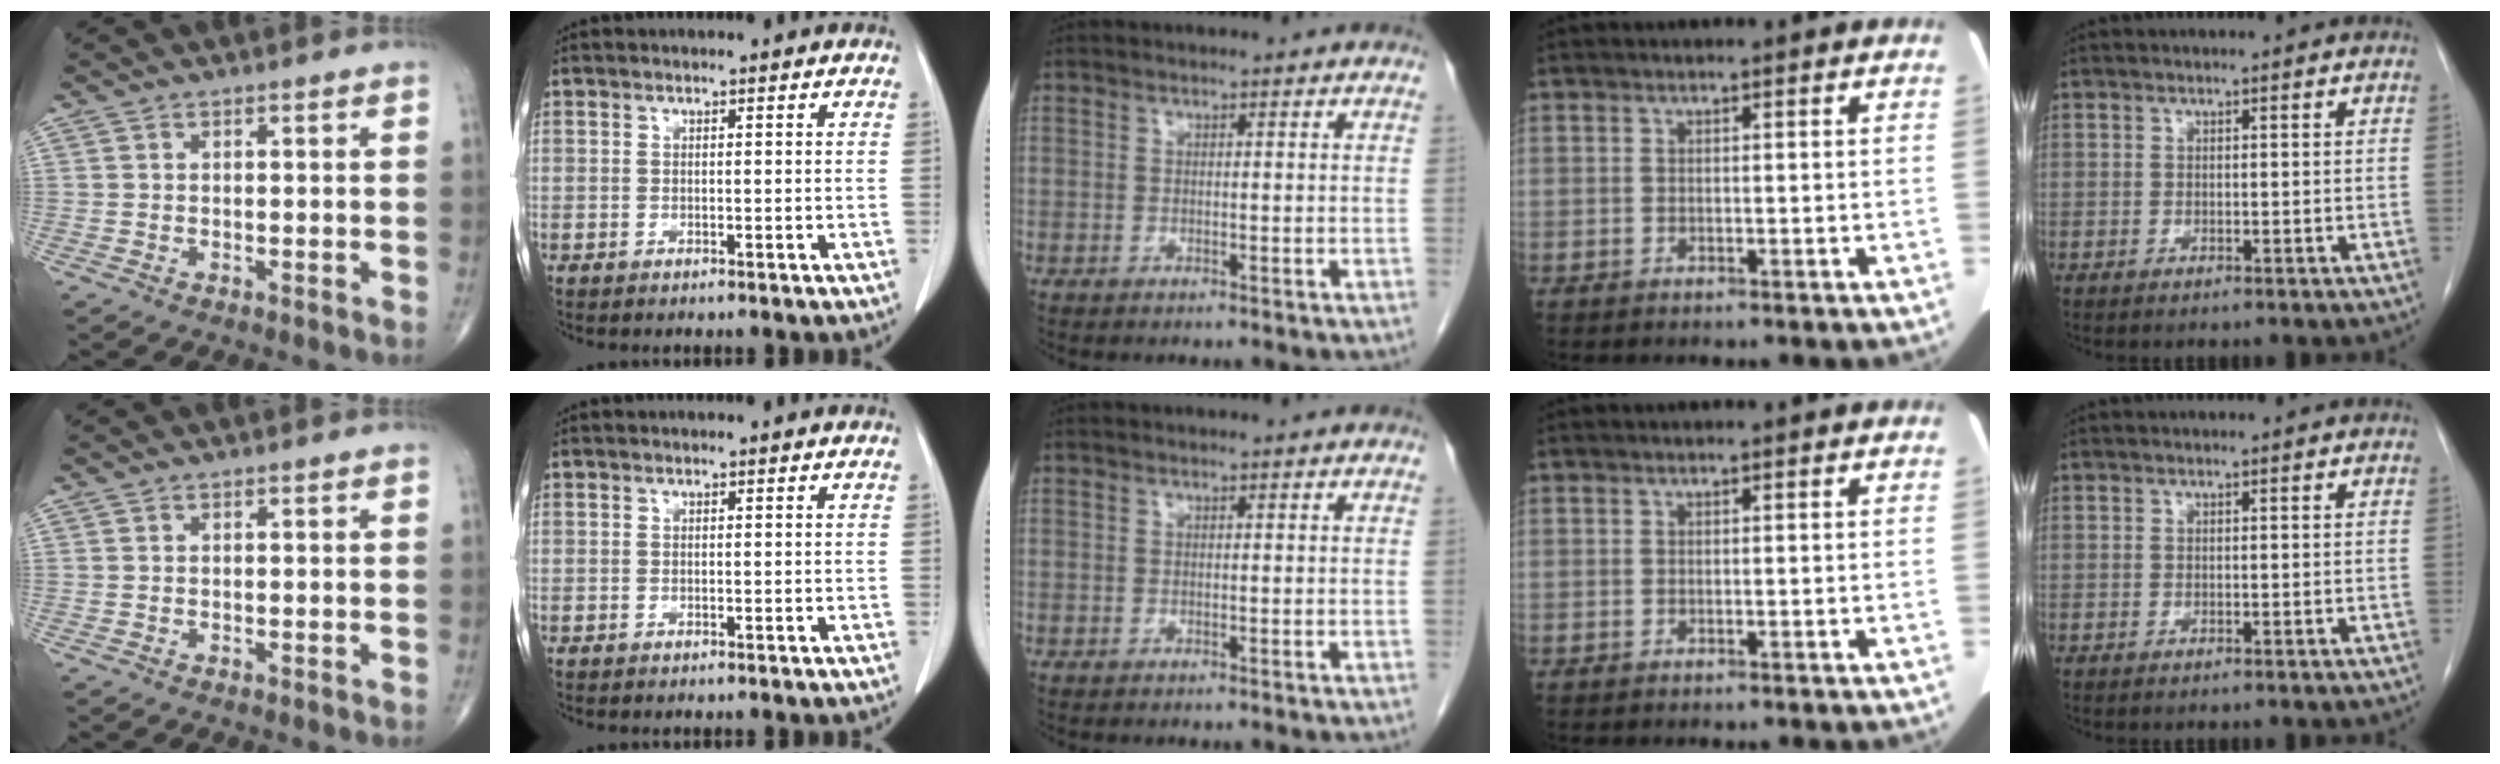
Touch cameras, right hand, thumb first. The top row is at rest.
{}